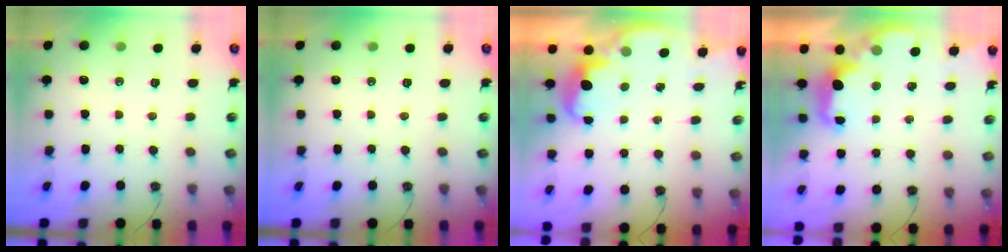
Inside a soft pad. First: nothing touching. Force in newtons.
{"total": 0.0}
{"total": 3.0, "press": 3.0, "slide": 0.6}
{"total": 2.4, "press": 2.3, "slide": 0.8}